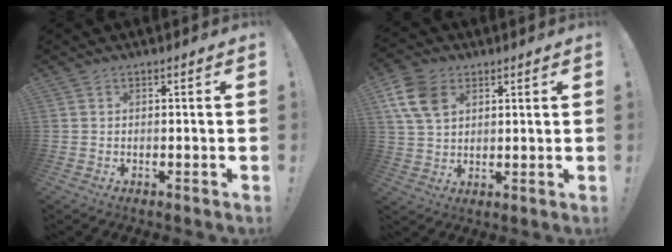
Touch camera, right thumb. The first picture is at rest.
{"total": 11.6, "force": [4.8, 8.2, 6.6], "torque": [-0.126, -0.009, 0.097]}